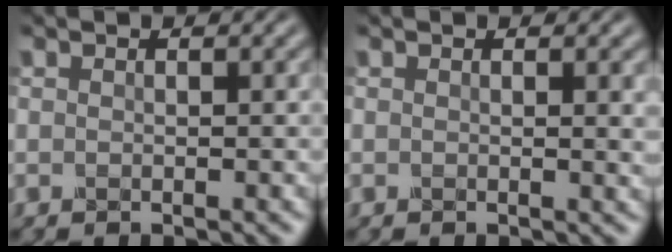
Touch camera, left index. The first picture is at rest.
{"total": 1.2, "force": [0.1, 0.4, 1.1], "torque": [-0.019, -0.006, 0.001]}